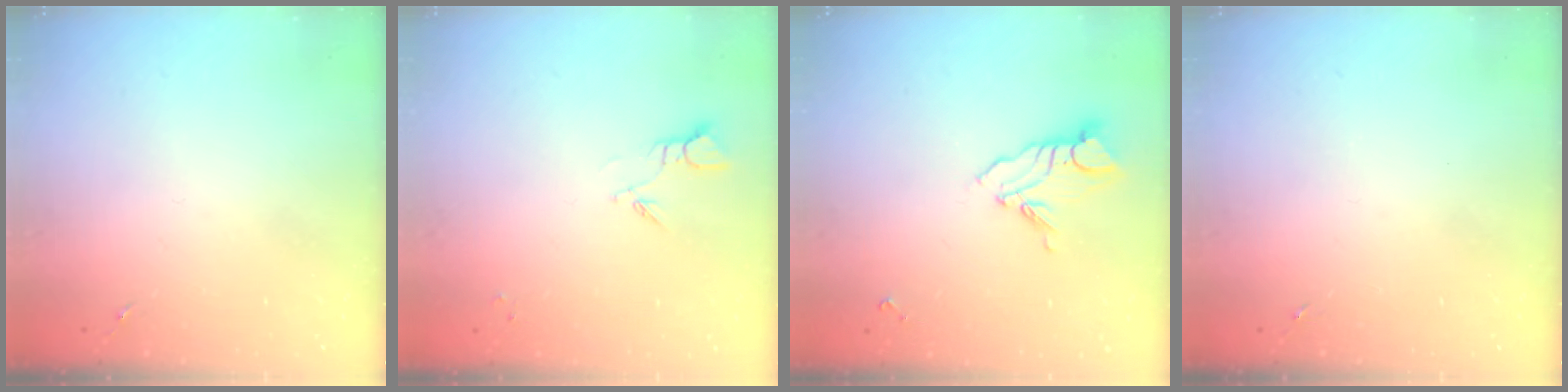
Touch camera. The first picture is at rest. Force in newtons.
{"total": 3.3, "press": 3.3, "slide": 0.4}
{"total": 8.5, "press": 8.4, "slide": 0.9}
{"total": 0.0}